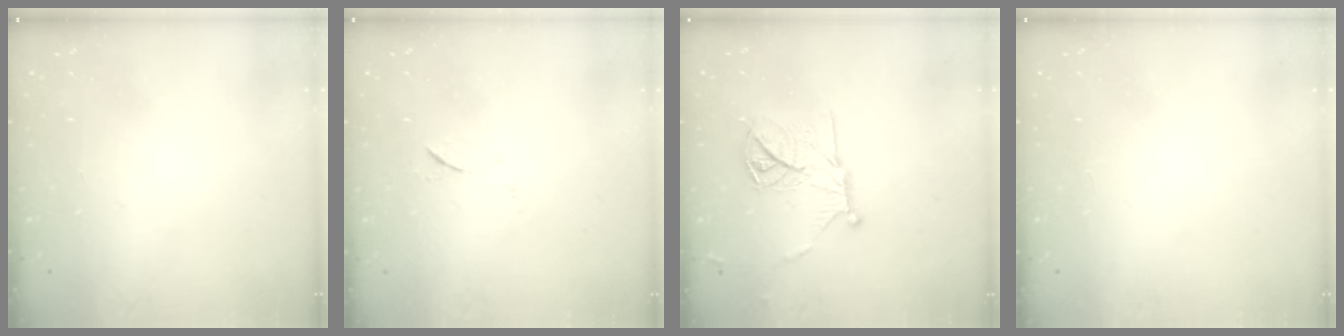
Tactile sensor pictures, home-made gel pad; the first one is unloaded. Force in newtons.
{"total": 5.2, "press": 5.1, "slide": 0.7}
{"total": 14.3, "press": 14.2, "slide": 0.5}
{"total": 1.5, "press": 1.5, "slide": 0.1}